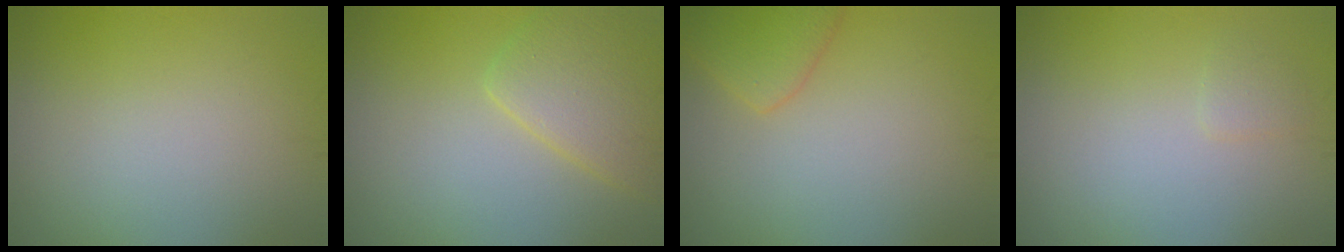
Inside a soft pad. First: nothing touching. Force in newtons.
{"total": 4.7, "press": 4.7, "slide": 0.2}
{"total": 2.9, "press": 2.9, "slide": 0.2}
{"total": 0.8, "press": 0.8, "slide": 0.1}